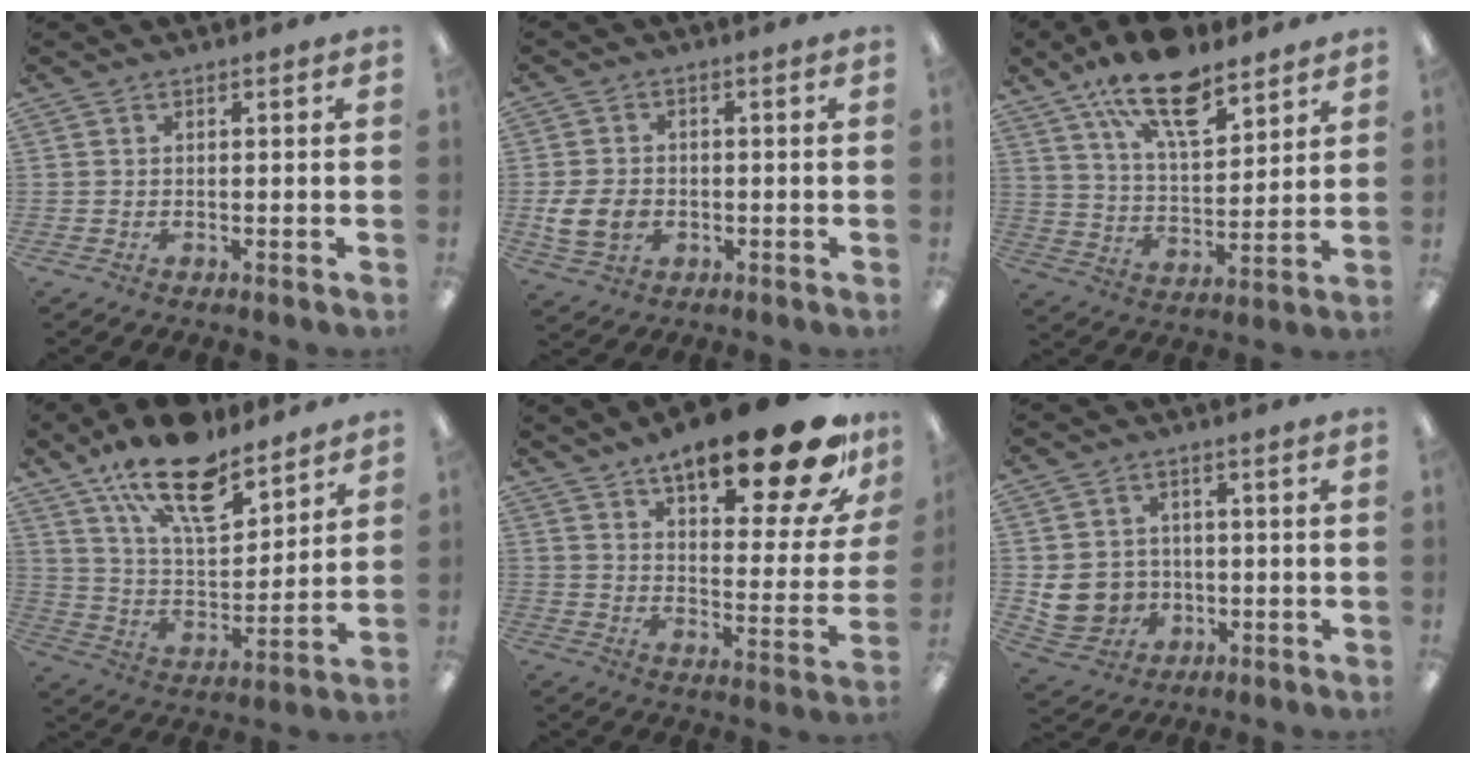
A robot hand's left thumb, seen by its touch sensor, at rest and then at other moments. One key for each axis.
{"total": 7.5, "fx": -1.7, "fy": 5.8, "fz": 4.4, "tx": -0.097, "ty": 0.002, "tz": -0.031}
{"total": 16.4, "fx": 11.4, "fy": 6.8, "fz": 9.5, "tx": -0.155, "ty": -0.058, "tz": 0.195}
{"total": 19.3, "fx": 13.8, "fy": 8.0, "fz": 10.9, "tx": -0.179, "ty": -0.082, "tz": 0.239}
{"total": 23.9, "fx": 16.4, "fy": 6.7, "fz": 16.1, "tx": -0.225, "ty": -0.112, "tz": 0.259}
{"total": 8.0, "fx": -1.0, "fy": 7.7, "fz": 2.0, "tx": -0.062, "ty": 0.007, "tz": -0.011}